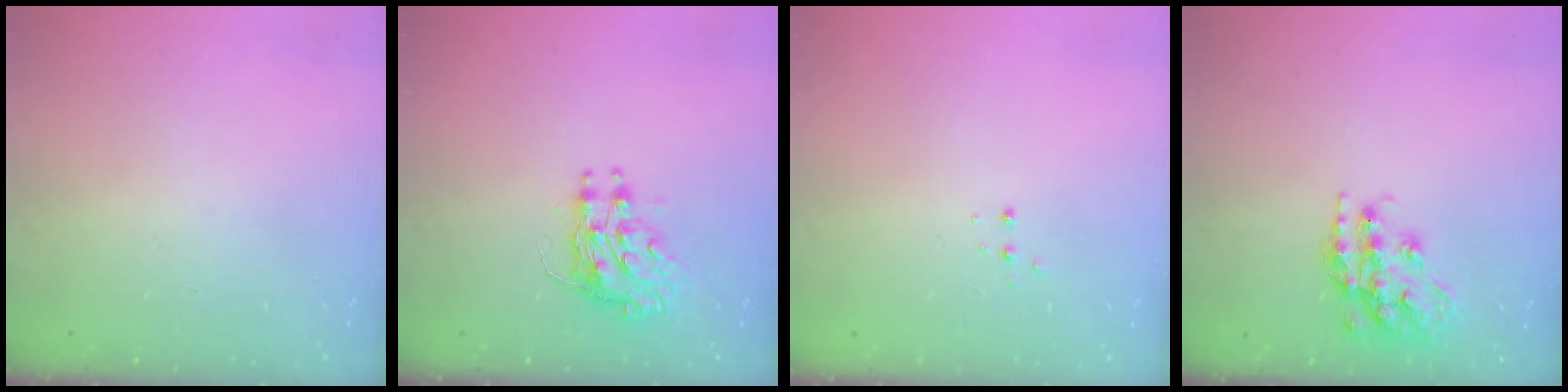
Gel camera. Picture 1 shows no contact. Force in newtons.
{"total": 9.1, "press": 9.0, "slide": 1.0}
{"total": 2.7, "press": 2.7, "slide": 0.5}
{"total": 14.9, "press": 14.8, "slide": 0.8}